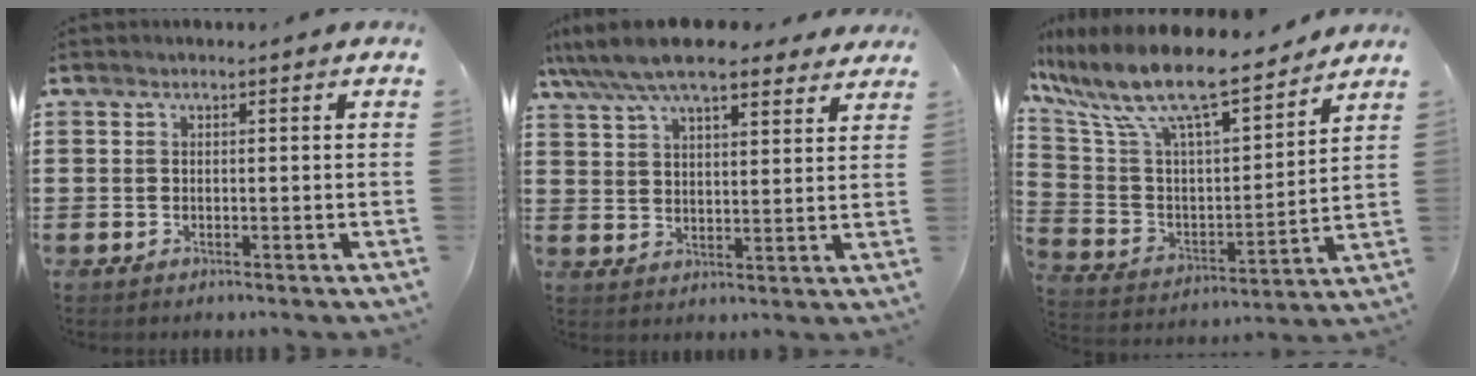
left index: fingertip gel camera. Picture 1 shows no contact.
{"total": 8.8, "force": [7.8, 1.9, 3.7], "torque": [-0.100, -0.022, 0.141]}
{"total": 11.5, "force": [9.6, 1.6, 6.1], "torque": [-0.160, -0.066, 0.164]}